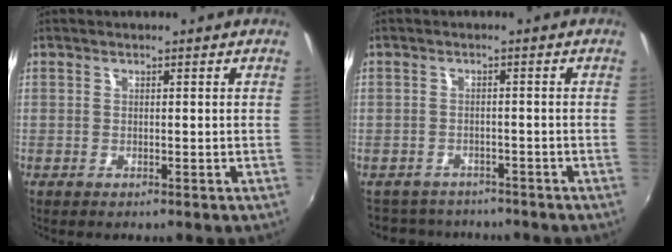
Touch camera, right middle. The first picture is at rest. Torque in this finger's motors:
{"motor_torque": [-0.31, -0.46, -0.65, -0.21]}